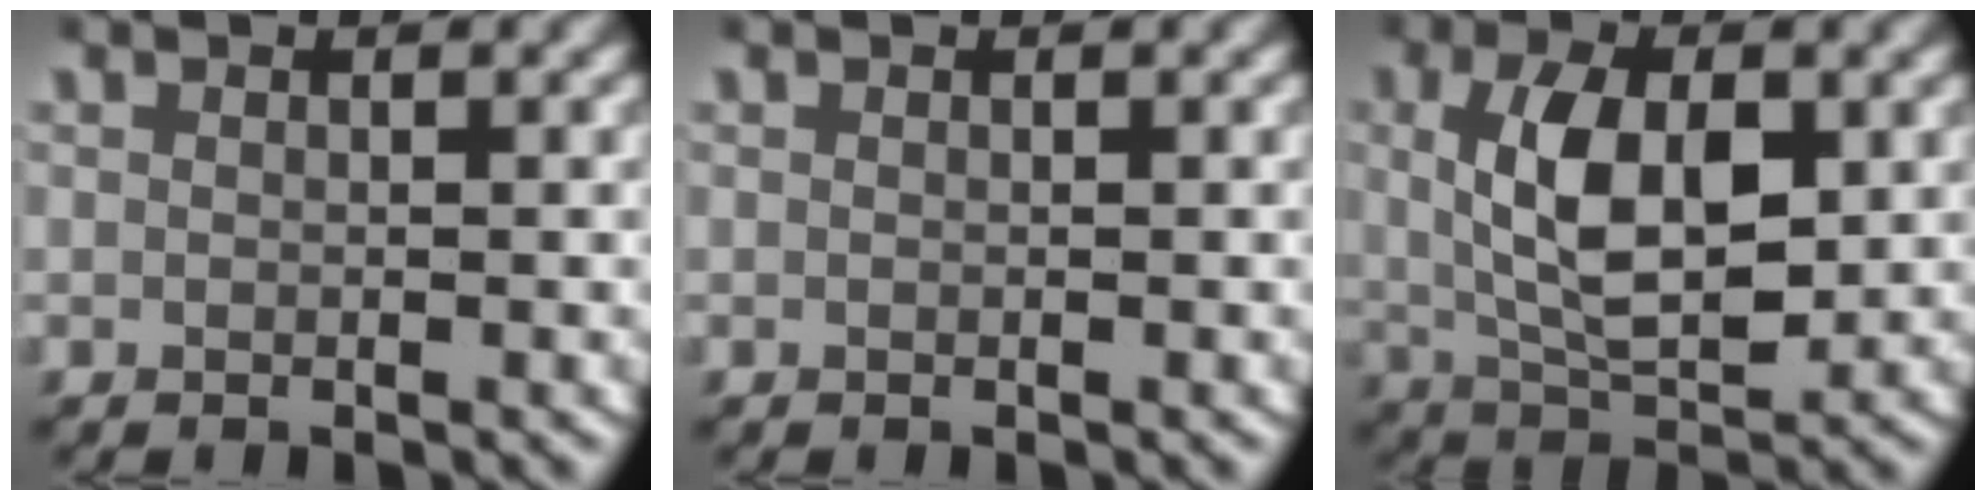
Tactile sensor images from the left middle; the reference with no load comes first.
{"total": 0.0}
{"total": 7.0, "force": [0.6, 3.6, 6.0], "torque": [-0.114, -0.013, 0.017]}